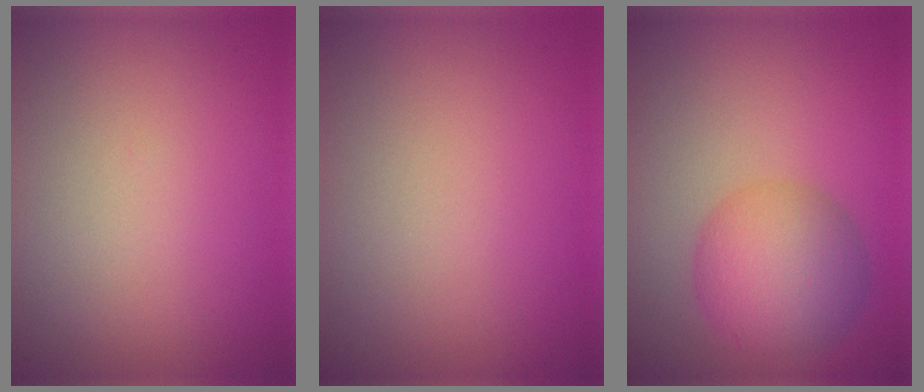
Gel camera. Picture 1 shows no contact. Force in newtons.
{"total": 0.0}
{"total": 6.1, "press": 6.1, "slide": 0.2}